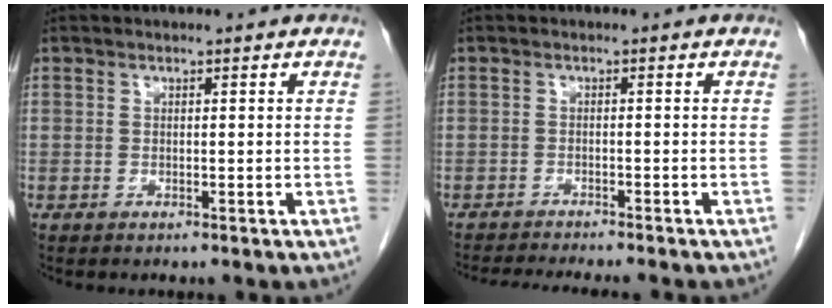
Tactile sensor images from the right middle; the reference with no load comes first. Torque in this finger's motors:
{"motor_torque": [0.38, -0.36, 0.04, 0.04]}